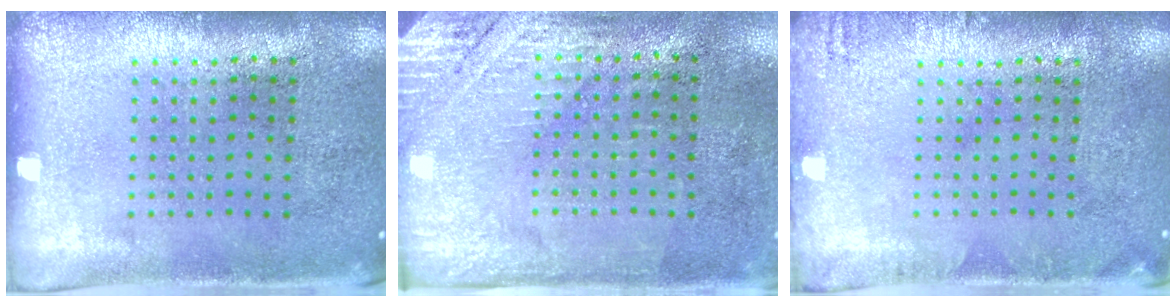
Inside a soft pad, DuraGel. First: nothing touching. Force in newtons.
{"total": 2.8, "press": 2.5, "slide": 1.3}
{"total": 1.1, "press": 1.1, "slide": 0.2}